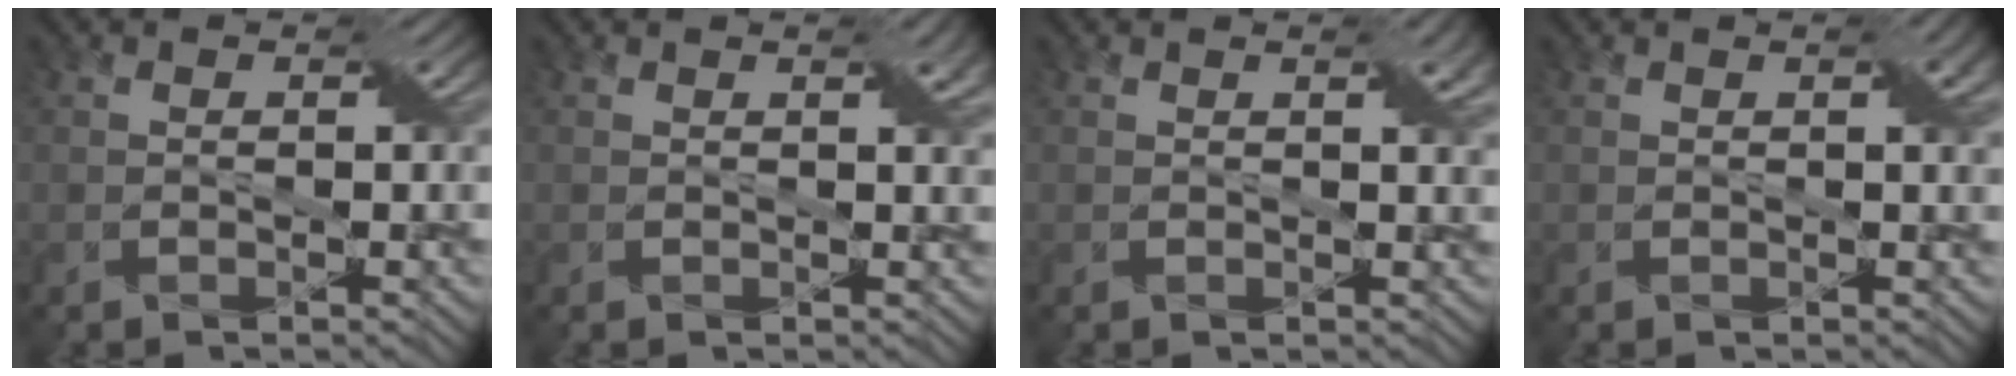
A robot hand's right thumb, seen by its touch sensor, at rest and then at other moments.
{"total": 2.2, "force": [1.1, 0.5, 1.9], "torque": [-0.026, 0.002, 0.019]}
{"total": 2.5, "force": [1.2, 0.6, 2.2], "torque": [-0.032, 0.003, 0.020]}
{"total": 2.4, "force": [1.0, 0.5, 2.2], "torque": [-0.031, 0.006, 0.016]}